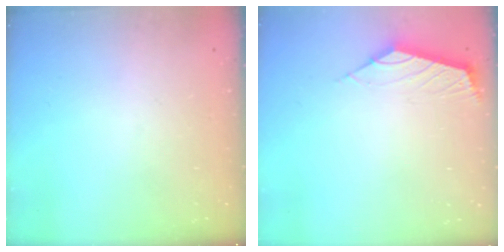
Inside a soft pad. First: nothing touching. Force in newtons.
{"total": 2.6, "press": 2.5, "slide": 0.7}